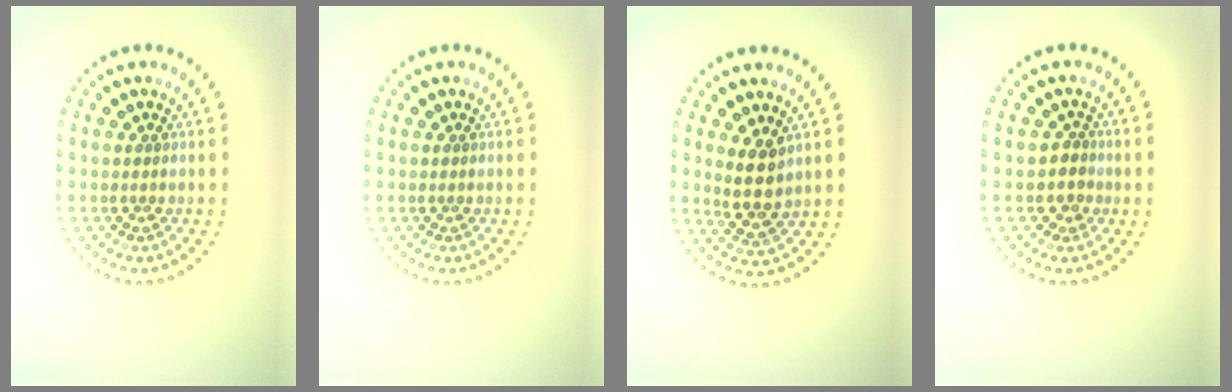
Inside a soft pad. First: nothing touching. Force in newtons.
{"total": 0.0}
{"total": 2.9, "press": 2.5, "slide": 1.4}
{"total": 1.7, "press": 1.3, "slide": 1.1}